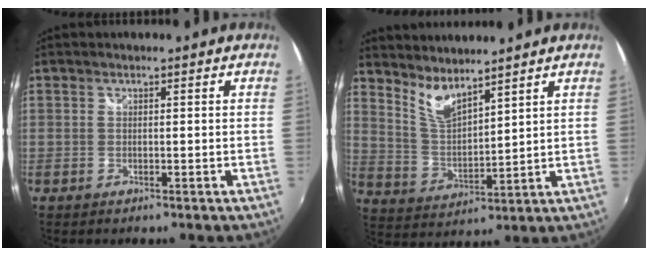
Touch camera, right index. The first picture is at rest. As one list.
[{"total": 7.0, "force": [5.8, 1.6, 3.6], "torque": [-0.070, -0.009, 0.119]}]